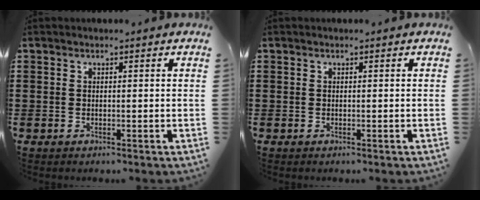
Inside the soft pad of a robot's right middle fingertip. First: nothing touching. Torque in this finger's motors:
{"motor_torque": [-0.06, 0.02, 0.06, -0.01]}